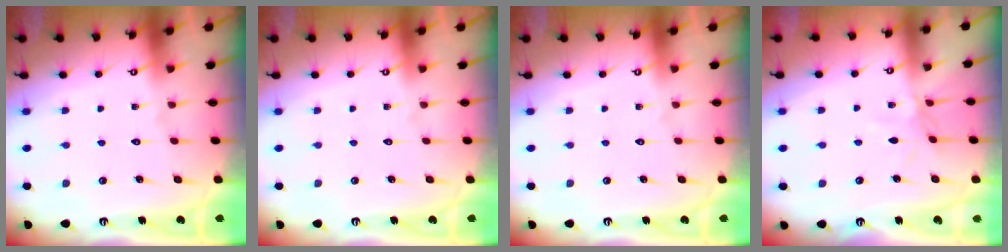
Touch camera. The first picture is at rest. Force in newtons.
{"total": 0.0}
{"total": 0.0}
{"total": 3.0, "press": 2.9, "slide": 0.3}